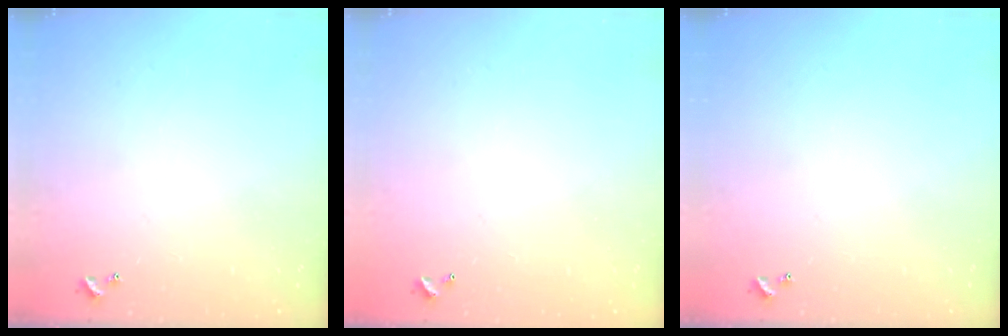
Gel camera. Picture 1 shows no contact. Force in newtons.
{"total": 2.8, "press": 2.8, "slide": 0.1}
{"total": 0.0}